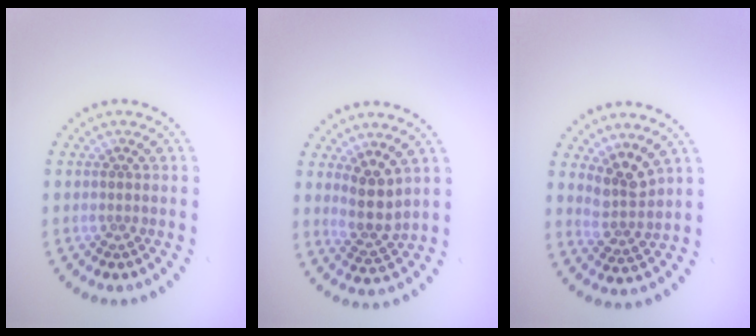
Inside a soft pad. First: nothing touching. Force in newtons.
{"total": 2.7, "press": 2.2, "slide": 1.6}
{"total": 2.7, "press": 2.0, "slide": 1.7}